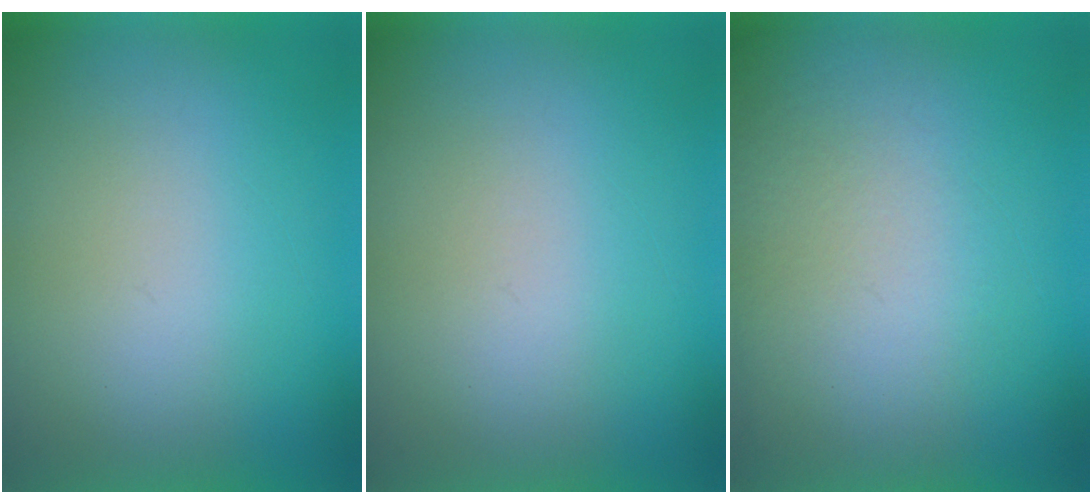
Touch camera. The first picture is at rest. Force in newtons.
{"total": 1.1}
{"total": 3.6}